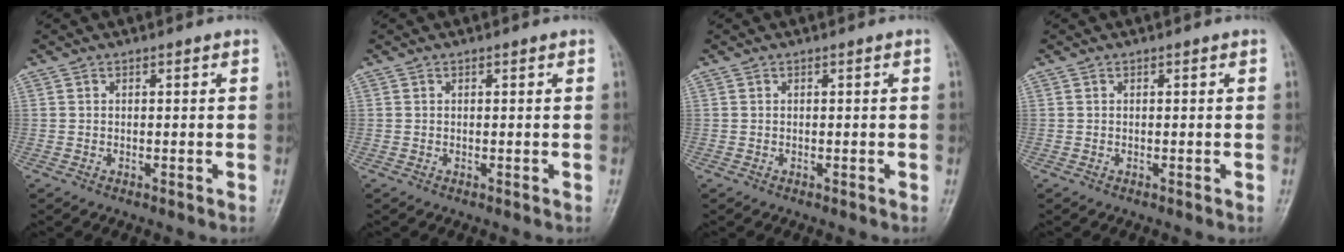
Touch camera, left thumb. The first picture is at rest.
{"total": 0.0}
{"total": 0.0}
{"total": 0.0}